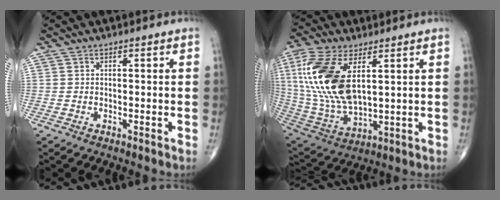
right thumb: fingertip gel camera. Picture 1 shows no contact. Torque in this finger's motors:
{"motor_torque": [-1.06, 2.19, 1.95, 0.82, 0.66]}